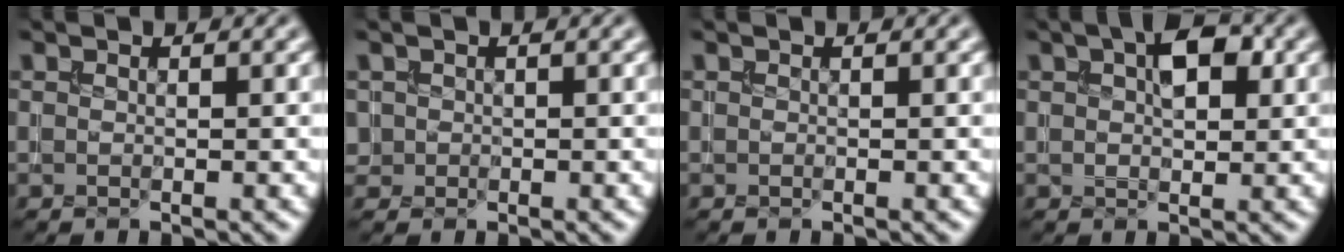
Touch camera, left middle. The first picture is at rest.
{"total": 0.9, "force": [0.1, 0.9, 0.0], "torque": [0.008, -0.003, 0.000]}
{"total": 0.0}
{"total": 4.5, "force": [1.6, 2.4, 3.4], "torque": [-0.056, 0.009, 0.025]}